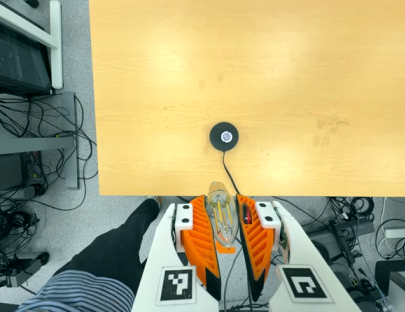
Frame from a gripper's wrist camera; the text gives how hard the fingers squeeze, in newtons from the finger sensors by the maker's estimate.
{"total": 20.7, "left": 24.8, "right": 16.5}